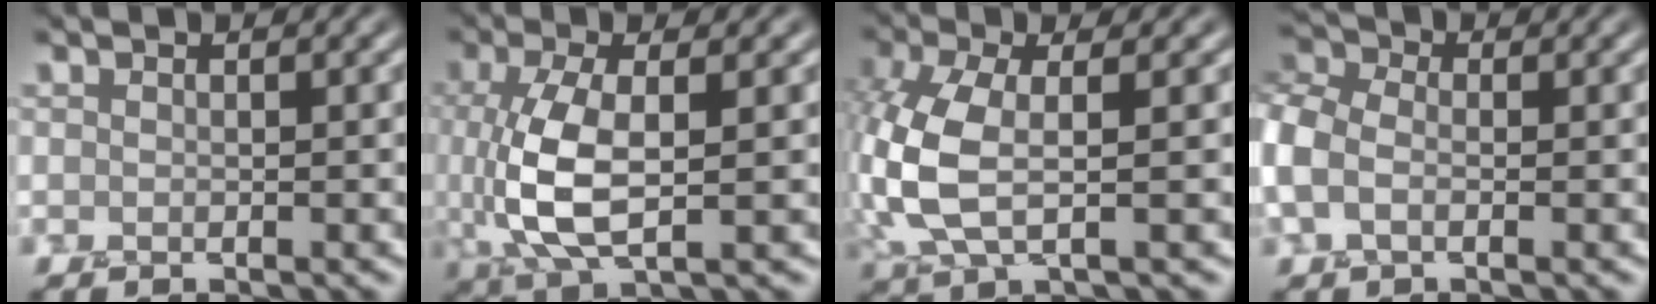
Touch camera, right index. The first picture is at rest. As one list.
[{"total": 6.6, "force": [-0.2, 2.9, 6.0], "torque": [-0.141, -0.005, 0.000]}, {"total": 6.0, "force": [-0.2, 2.7, 5.4], "torque": [-0.144, -0.002, -0.006]}, {"total": 4.8, "force": [-0.5, 3.3, 3.5], "torque": [-0.105, 0.010, -0.027]}]